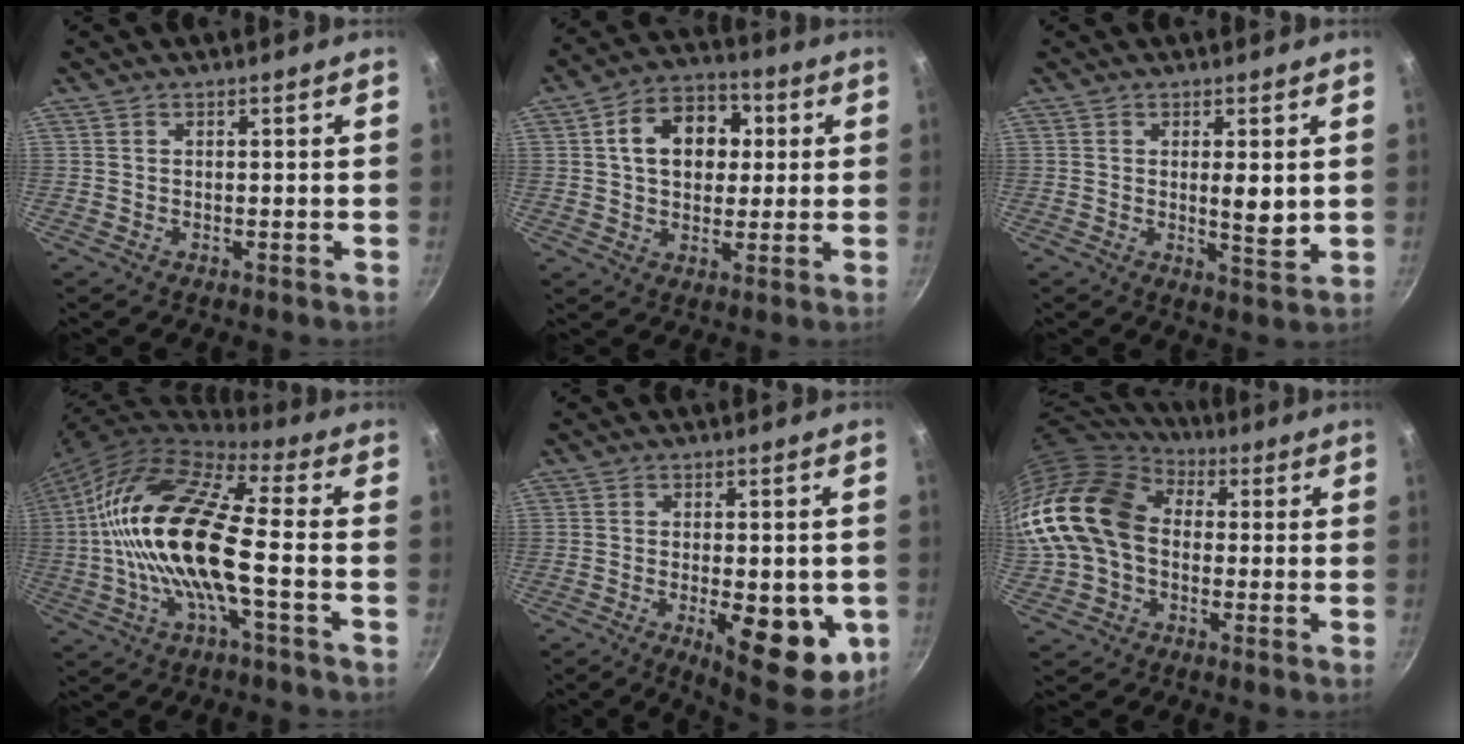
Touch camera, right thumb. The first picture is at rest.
{"total": 13.0, "force": [2.6, 9.5, 8.5], "torque": [-0.097, 0.017, 0.028]}
{"total": 4.7, "force": [0.6, 1.3, 4.4], "torque": [-0.071, -0.017, 0.011]}
{"total": 20.1, "force": [-1.8, 6.5, 19.0], "torque": [-0.362, 0.035, -0.050]}
{"total": 14.9, "force": [-3.9, 6.2, 13.0], "torque": [-0.137, -0.005, -0.043]}
{"total": 21.1, "force": [0.5, 15.7, 14.1], "torque": [-0.282, 0.047, 0.002]}